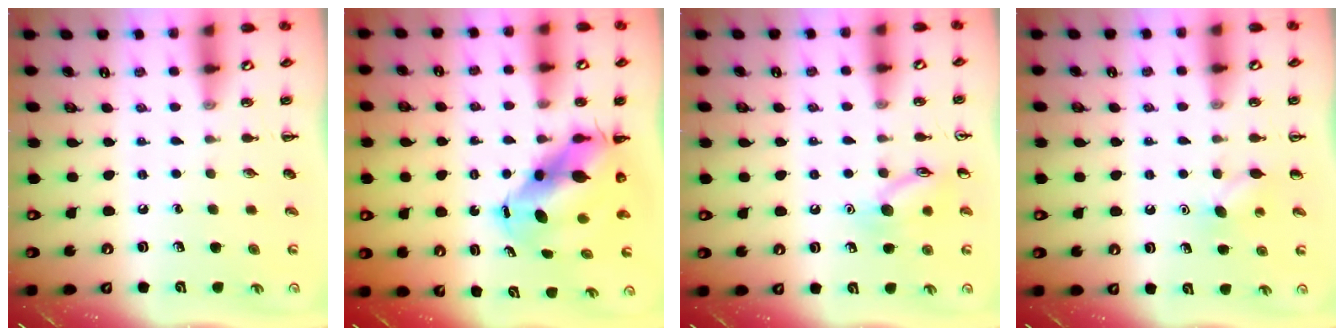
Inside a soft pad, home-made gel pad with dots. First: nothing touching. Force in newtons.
{"total": 10.0, "press": 9.6, "slide": 3.1}
{"total": 10.4, "press": 10.4, "slide": 0.4}
{"total": 4.6, "press": 4.5, "slide": 1.2}